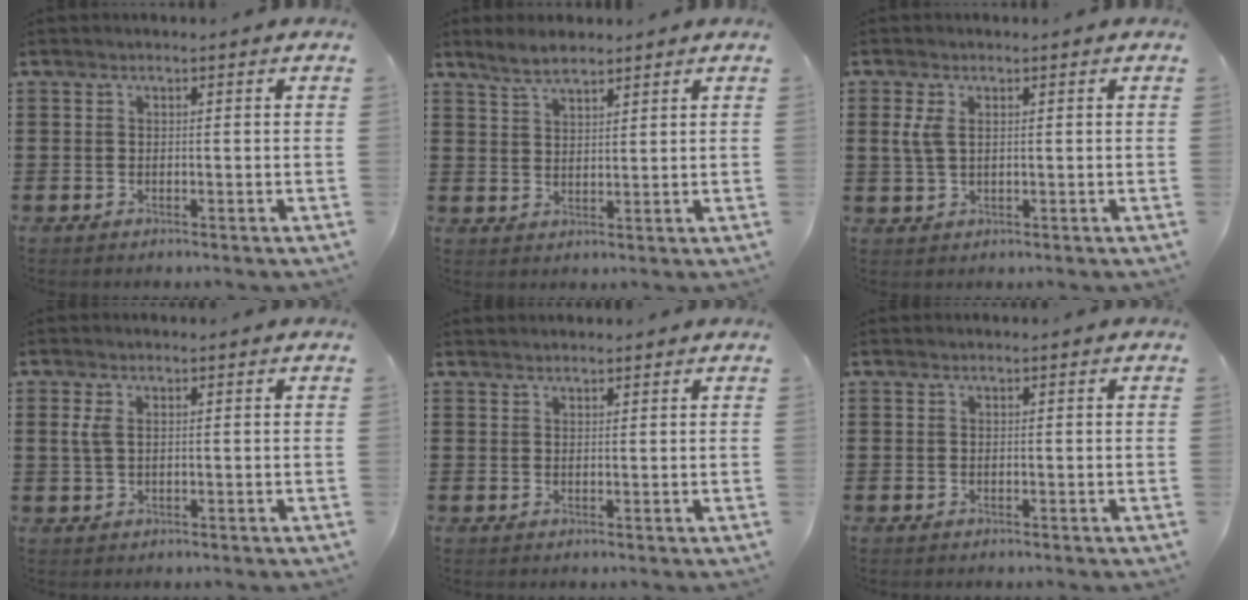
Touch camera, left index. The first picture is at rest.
{"total": 3.8, "force": [3.2, 1.1, 1.6], "torque": [-0.042, 0.000, 0.060]}
{"total": 3.1, "force": [0.8, 1.5, 2.5], "torque": [-0.070, 0.002, 0.009]}
{"total": 2.3, "force": [0.5, 1.2, 1.9], "torque": [-0.057, 0.001, 0.003]}
{"total": 1.2, "force": [1.2, 0.3, -0.1], "torque": [-0.002, 0.001, 0.024]}
{"total": 0.0}